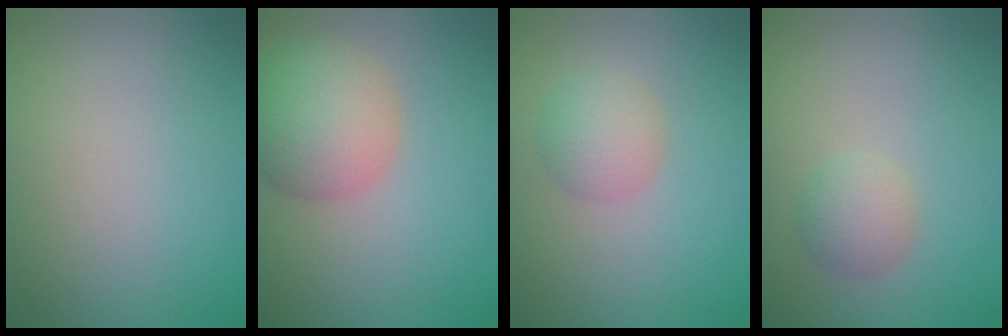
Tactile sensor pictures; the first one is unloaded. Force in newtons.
{"total": 5.7, "press": 5.7, "slide": 0.3}
{"total": 2.5, "press": 2.5, "slide": 0.1}
{"total": 2.0, "press": 2.0, "slide": 0.1}